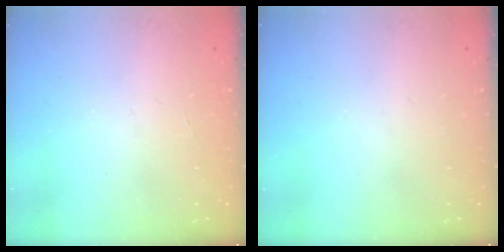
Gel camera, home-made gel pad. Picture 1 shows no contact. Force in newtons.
{"total": 0.0}